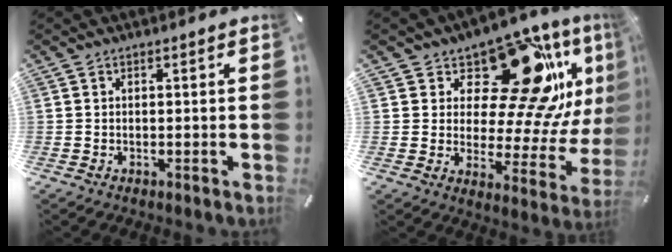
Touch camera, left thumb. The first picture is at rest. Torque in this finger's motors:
{"motor_torque": [2.45, 2.30, 1.55, -1.22, 0.12]}